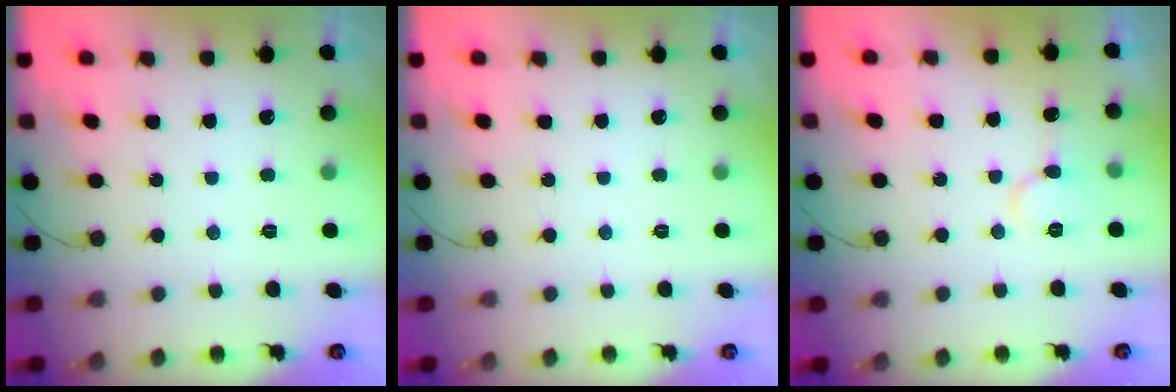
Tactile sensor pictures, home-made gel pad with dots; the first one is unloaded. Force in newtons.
{"total": 0.0}
{"total": 6.8, "press": 6.8, "slide": 0.7}